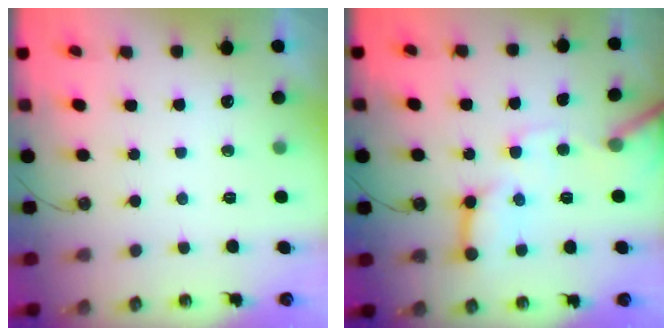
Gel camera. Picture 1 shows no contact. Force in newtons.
{"total": 13.4, "press": 13.3, "slide": 1.5}